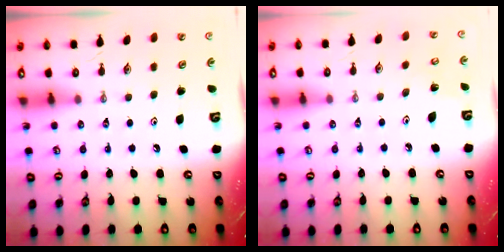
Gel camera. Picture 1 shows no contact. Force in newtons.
{"total": 3.2, "press": 3.2, "slide": 0.2}